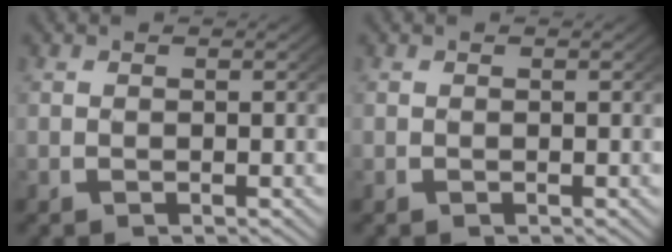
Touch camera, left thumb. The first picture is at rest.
{"total": 0.0}